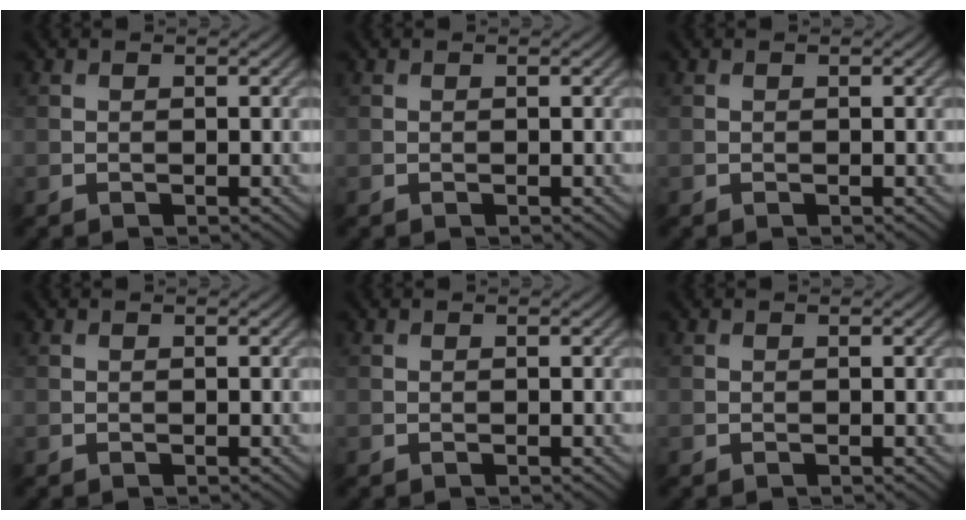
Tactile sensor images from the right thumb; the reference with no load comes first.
{"total": 0.0}
{"total": 0.0}
{"total": 0.0}
{"total": 0.0}
{"total": 0.0}